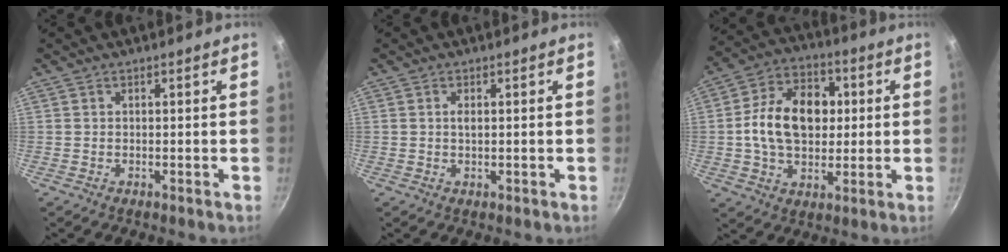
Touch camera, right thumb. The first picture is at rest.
{"total": 1.2, "force": [0.2, 0.5, 1.1], "torque": [-0.018, -0.001, 0.003]}
{"total": 16.2, "force": [1.3, 11.5, 11.4], "torque": [-0.152, 0.019, 0.011]}